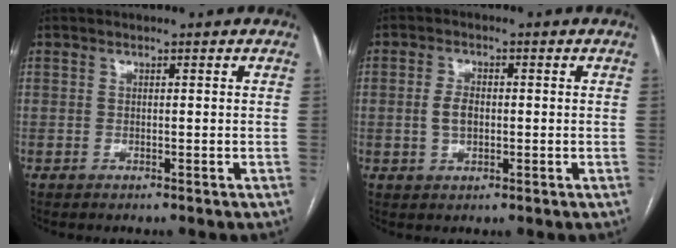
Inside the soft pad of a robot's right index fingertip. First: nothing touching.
{"total": 3.3, "force": [-0.2, 1.9, 2.7], "torque": [-0.056, 0.004, -0.002]}